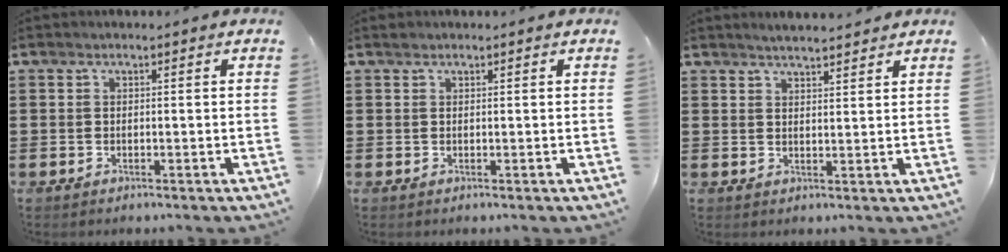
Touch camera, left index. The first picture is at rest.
{"total": 0.5, "force": [0.4, 0.3, 0.1], "torque": [-0.004, 0.002, 0.009]}
{"total": 2.4, "force": [2.3, -0.1, 0.3], "torque": [-0.011, -0.002, 0.044]}